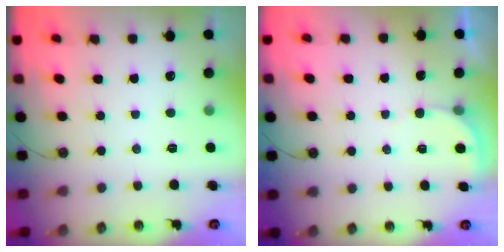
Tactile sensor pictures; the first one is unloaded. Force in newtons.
{"total": 2.9, "press": 2.9, "slide": 0.2}